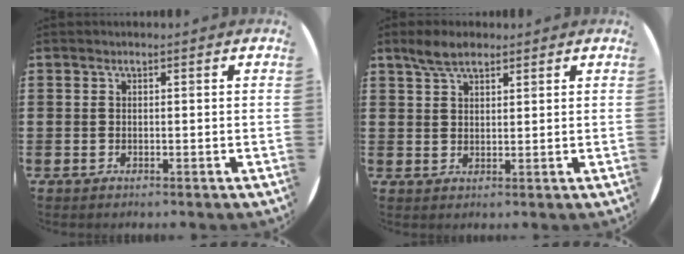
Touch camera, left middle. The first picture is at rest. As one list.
[{"total": 3.9, "force": [3.1, 1.5, 1.8], "torque": [-0.032, 0.002, 0.057]}]